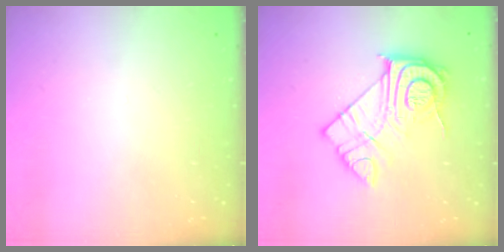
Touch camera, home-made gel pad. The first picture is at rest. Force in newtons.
{"total": 16.1, "press": 16.0, "slide": 1.4}